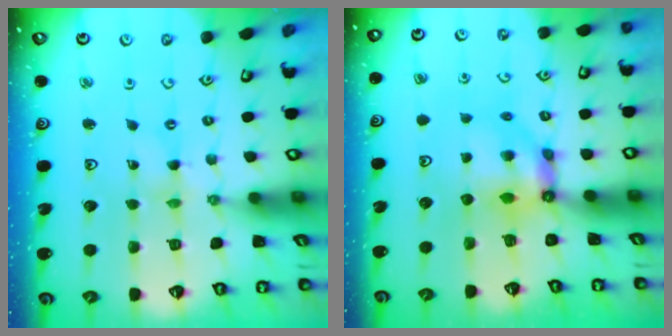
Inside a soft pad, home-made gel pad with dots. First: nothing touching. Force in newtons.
{"total": 6.4, "press": 6.3, "slide": 0.4}